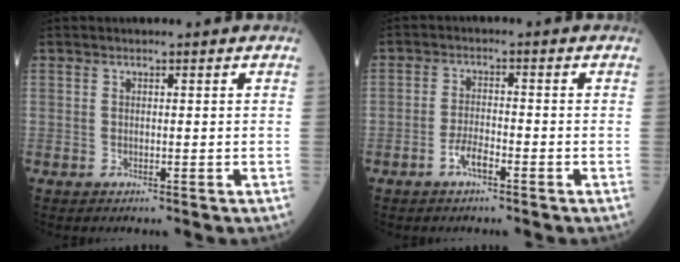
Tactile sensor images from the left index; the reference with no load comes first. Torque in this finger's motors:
{"motor_torque": [0.39, 0.13, 0.07, 0.02]}